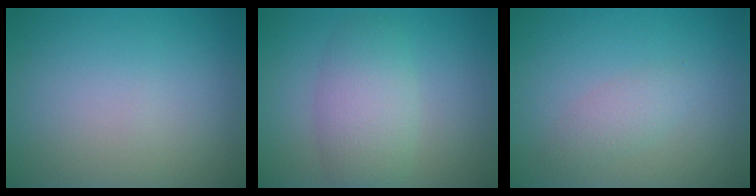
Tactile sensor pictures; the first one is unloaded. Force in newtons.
{"total": 4.2, "press": 4.2, "slide": 0.1}
{"total": 1.6, "press": 1.6, "slide": 0.1}